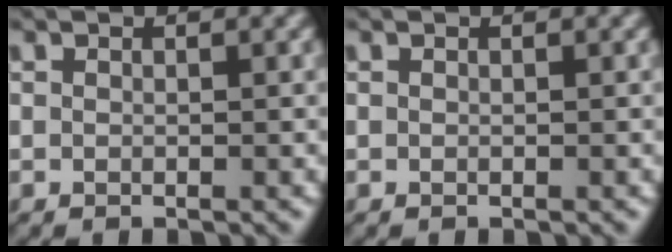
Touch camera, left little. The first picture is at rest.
{"total": 0.0}